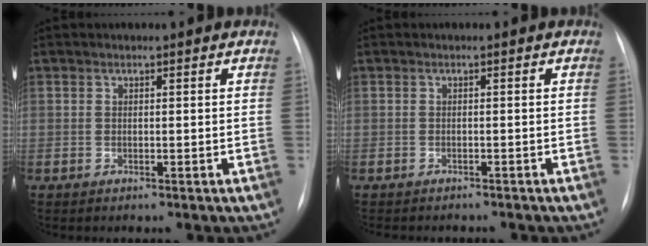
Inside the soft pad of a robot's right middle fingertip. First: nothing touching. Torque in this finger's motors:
{"motor_torque": [0.00, -0.01, 0.00, 0.00]}